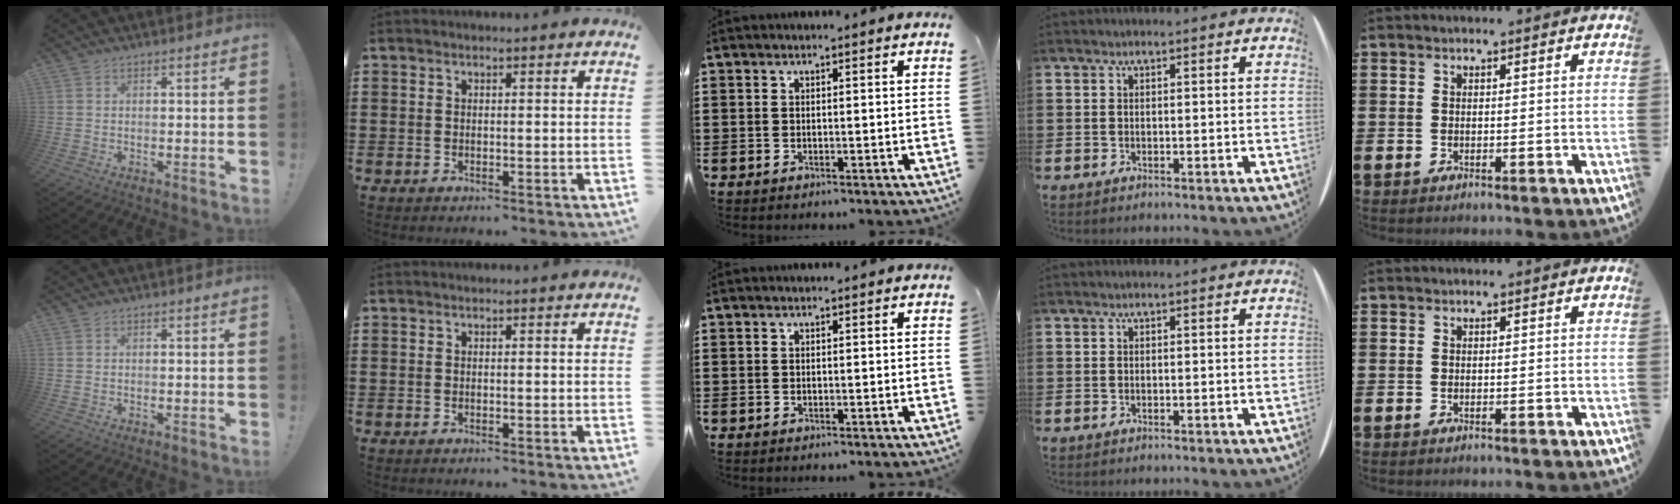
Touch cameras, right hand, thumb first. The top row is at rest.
{}